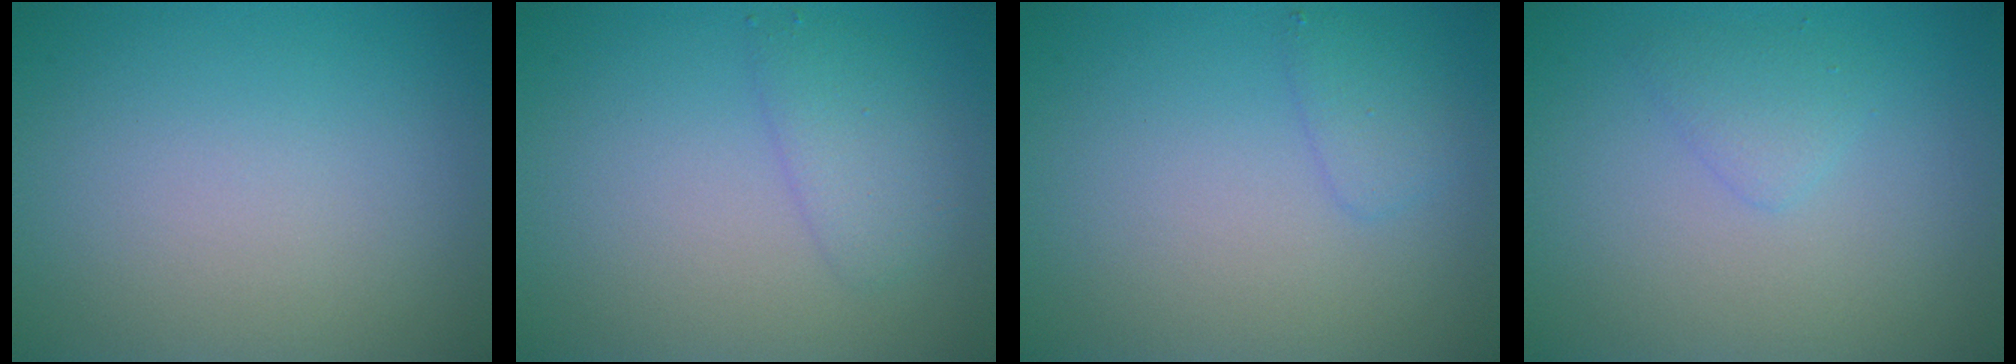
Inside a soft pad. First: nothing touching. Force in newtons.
{"total": 2.1, "press": 2.1, "slide": 0.1}
{"total": 1.4, "press": 1.4, "slide": 0.1}
{"total": 1.4, "press": 1.4, "slide": 0.1}